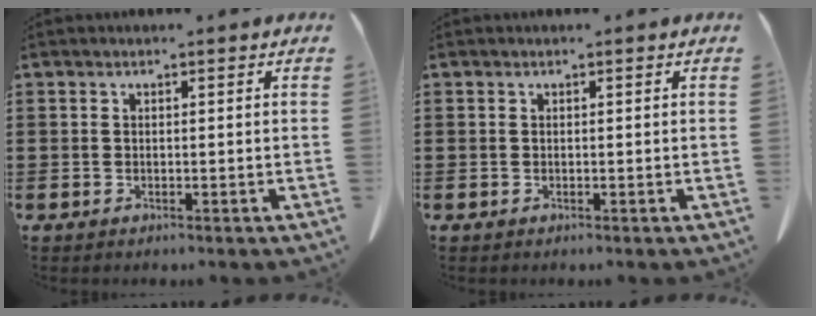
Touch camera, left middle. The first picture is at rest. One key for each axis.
{"total": 0.0}